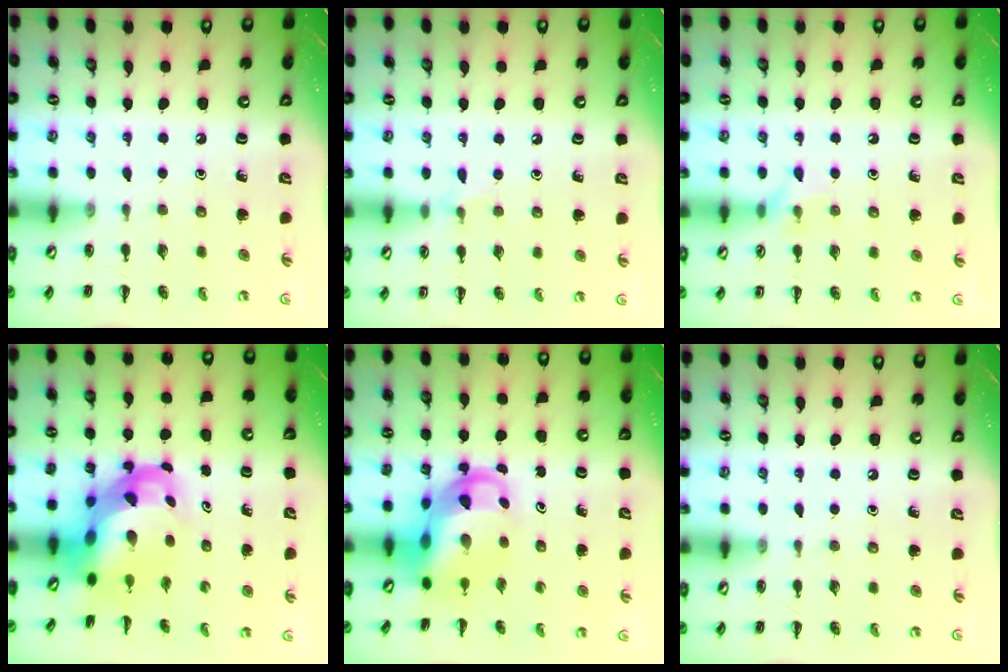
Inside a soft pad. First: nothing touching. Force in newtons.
{"total": 3.5, "press": 3.3, "slide": 1.3}
{"total": 5.6, "press": 5.5, "slide": 1.1}
{"total": 6.9, "press": 6.5, "slide": 2.2}
{"total": 7.7, "press": 7.5, "slide": 2.0}
{"total": 0.0}